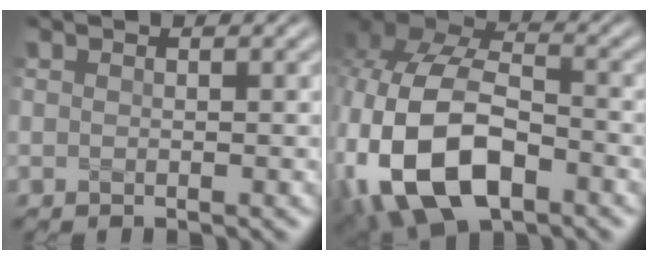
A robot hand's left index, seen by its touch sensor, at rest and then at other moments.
{"total": 14.5, "force": [-4.3, 9.2, 10.3], "torque": [-0.238, -0.035, -0.066]}